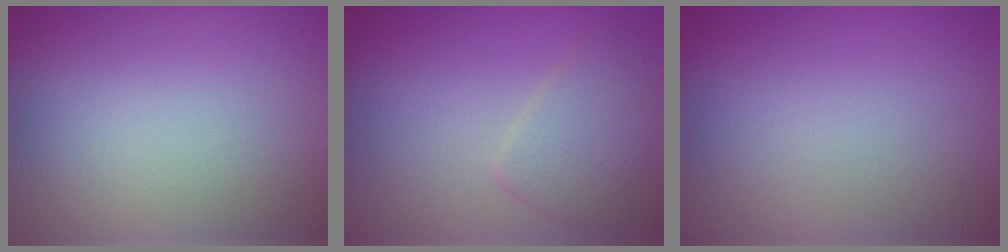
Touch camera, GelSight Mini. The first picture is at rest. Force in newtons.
{"total": 2.9, "press": 2.9, "slide": 0.1}
{"total": 0.0}